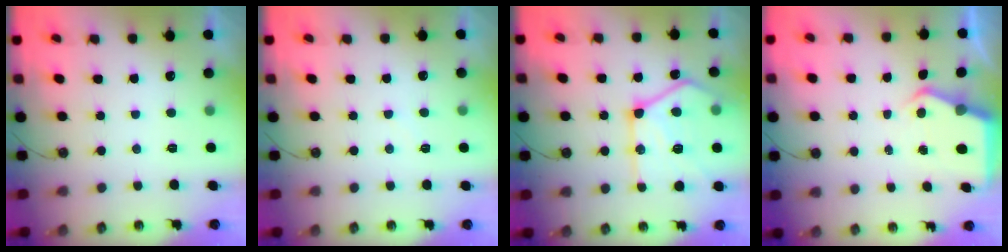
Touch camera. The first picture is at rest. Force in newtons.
{"total": 3.3, "press": 3.2, "slide": 0.5}
{"total": 21.9, "press": 21.8, "slide": 2.0}
{"total": 4.7, "press": 4.6, "slide": 0.7}